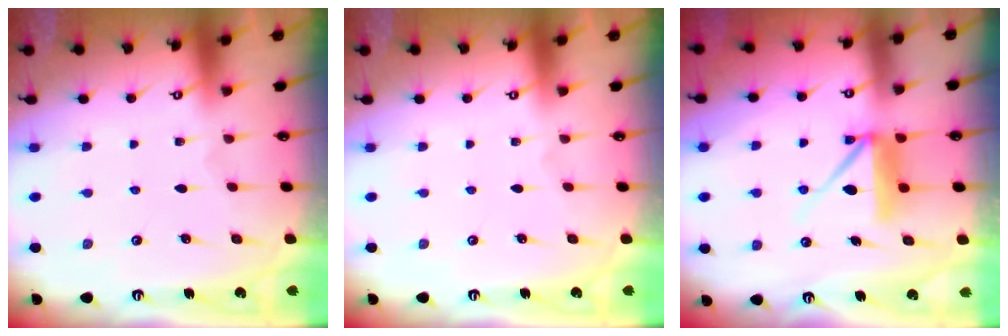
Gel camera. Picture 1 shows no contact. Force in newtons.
{"total": 0.0}
{"total": 8.9, "press": 8.9, "slide": 0.9}